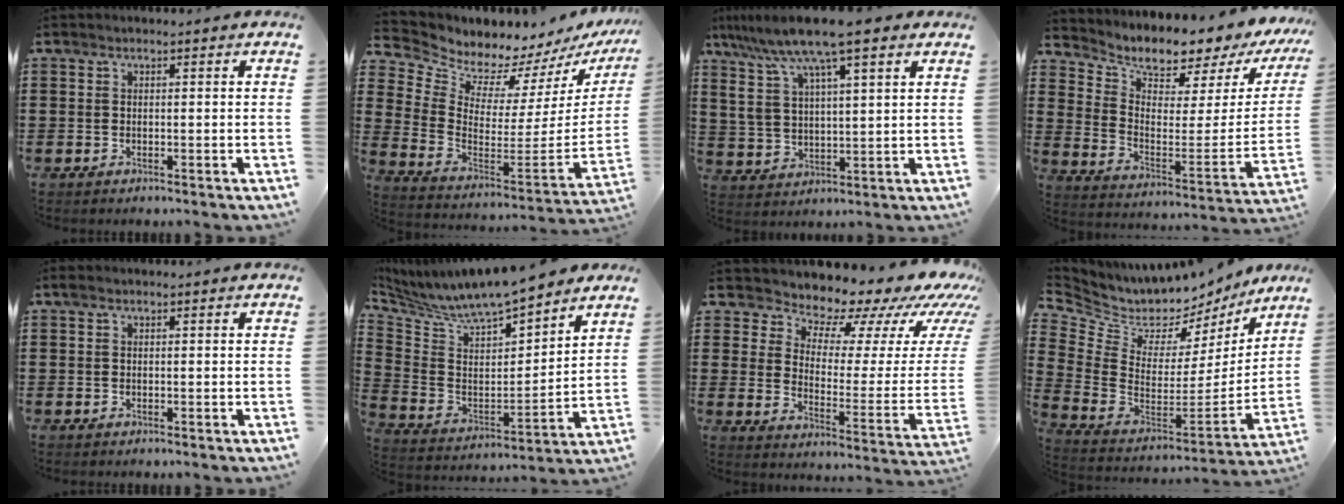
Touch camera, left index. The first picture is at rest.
{"total": 5.8, "force": [5.6, 1.6, -0.7], "torque": [-0.033, -0.062, 0.095]}
{"total": 11.3, "force": [8.1, 1.7, 7.7], "torque": [-0.169, -0.023, 0.141]}
{"total": 4.3, "force": [4.1, 1.1, 0.7], "torque": [-0.029, -0.055, 0.061]}
{"total": 0.0}
{"total": 7.9, "force": [7.4, 1.5, 2.4], "torque": [-0.084, -0.055, 0.125]}
{"total": 8.5, "force": [7.8, 2.6, 2.1], "torque": [-0.042, -0.084, 0.126]}
{"total": 6.2, "force": [5.2, 3.3, 0.6], "torque": [-0.056, -0.057, 0.090]}